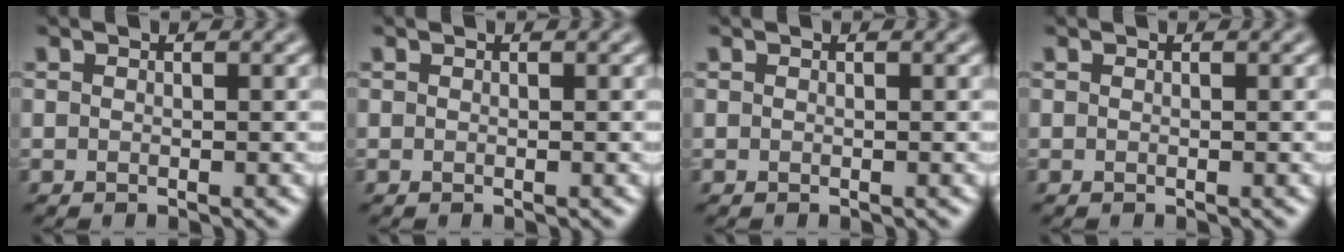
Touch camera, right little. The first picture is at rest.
{"total": 0.0}
{"total": 0.0}
{"total": 0.0}